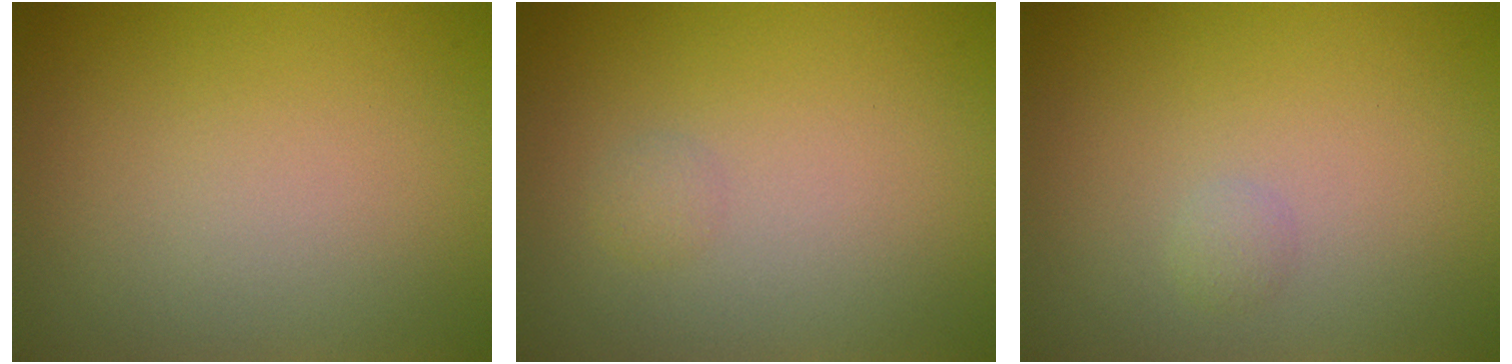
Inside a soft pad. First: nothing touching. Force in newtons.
{"total": 0.7, "press": 0.7, "slide": 0.0}
{"total": 0.6, "press": 0.6, "slide": 0.1}